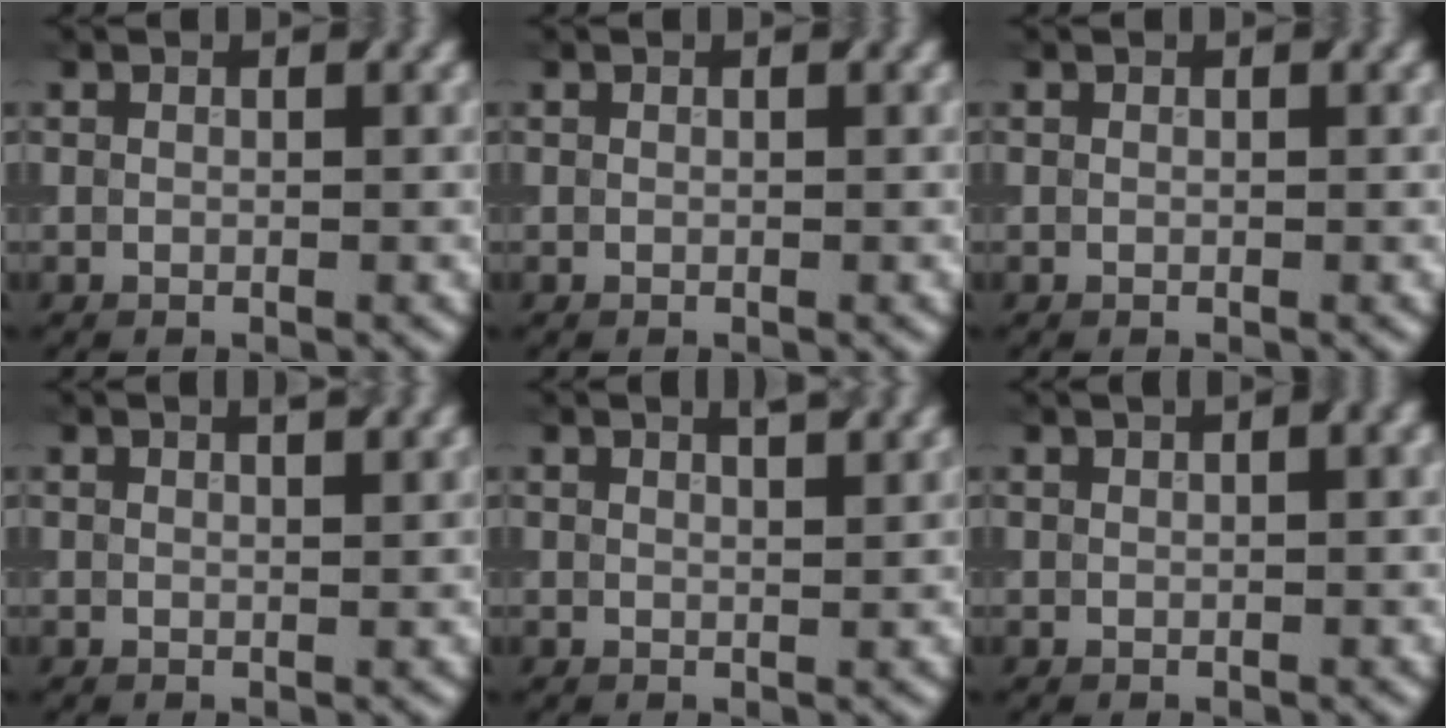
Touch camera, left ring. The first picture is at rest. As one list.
[{"total": 0.0}, {"total": 0.0}, {"total": 0.9, "force": [0.8, 0.0, 0.5], "torque": [-0.009, 0.004, 0.019]}, {"total": 1.3, "force": [1.1, -0.1, 0.7], "torque": [-0.012, 0.005, 0.025]}, {"total": 1.3, "force": [0.7, 0.5, 0.9], "torque": [-0.012, 0.007, 0.011]}]